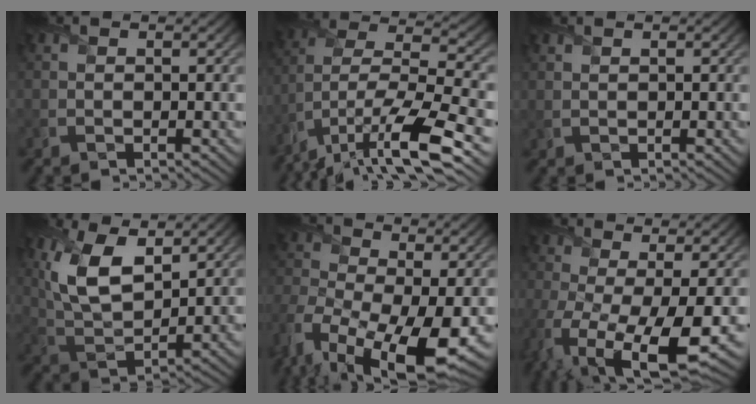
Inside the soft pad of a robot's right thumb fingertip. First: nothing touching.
{"total": 14.7, "force": [-8.6, 4.8, 10.9], "torque": [-0.242, -0.012, -0.155]}
{"total": 0.8, "force": [0.7, 0.2, 0.2], "torque": [-0.011, 0.001, 0.020]}
{"total": 11.3, "force": [4.8, 5.4, 8.6], "torque": [-0.207, 0.001, 0.098]}
{"total": 14.9, "force": [-7.1, 7.5, 10.7], "torque": [-0.241, -0.041, -0.117]}
{"total": 12.3, "force": [-3.9, 4.7, 10.6], "torque": [-0.220, -0.044, -0.049]}